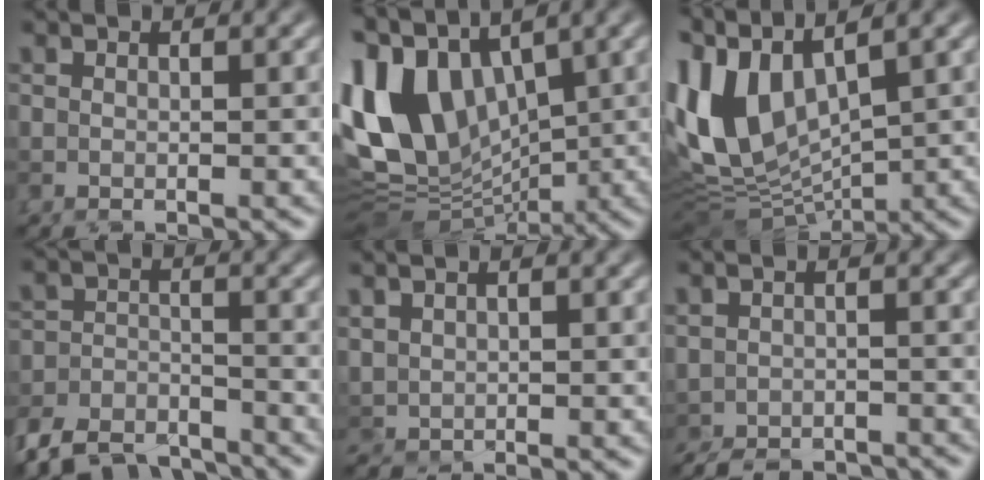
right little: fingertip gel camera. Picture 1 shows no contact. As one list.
[{"total": 13.4, "force": [3.1, 9.1, 9.3], "torque": [-0.221, 0.010, 0.053]}, {"total": 12.0, "force": [3.4, 7.0, 9.1], "torque": [-0.223, 0.009, 0.060]}, {"total": 6.6, "force": [-6.0, 2.4, 1.4], "torque": [-0.030, -0.009, -0.114]}, {"total": 1.2, "force": [1.0, 0.0, -0.6], "torque": [0.013, 0.005, 0.027]}, {"total": 3.3, "force": [-3.2, 0.6, 0.3], "torque": [0.006, -0.007, -0.047]}]